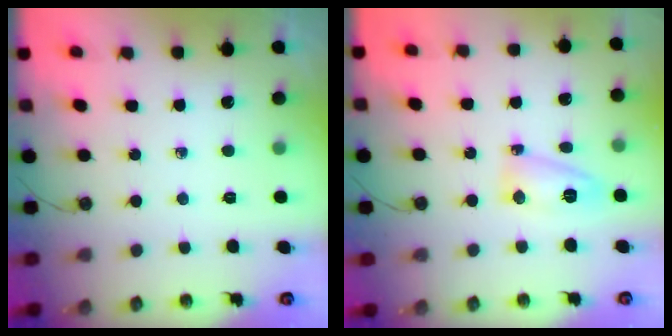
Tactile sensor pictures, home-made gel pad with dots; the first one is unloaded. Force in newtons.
{"total": 10.9, "press": 7.0, "slide": 8.4}